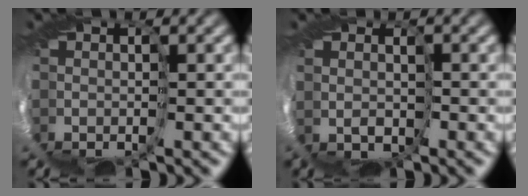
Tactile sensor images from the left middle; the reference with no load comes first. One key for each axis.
{"total": 2.1, "fx": 1.9, "fy": 0.2, "fz": -0.8, "tx": 0.012, "ty": -0.002, "tz": 0.036}